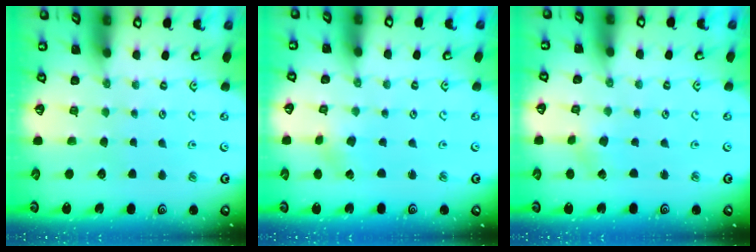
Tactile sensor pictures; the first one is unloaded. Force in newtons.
{"total": 1.4, "press": 1.4, "slide": 0.1}
{"total": 1.4, "press": 1.4, "slide": 0.2}